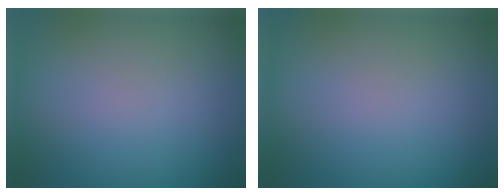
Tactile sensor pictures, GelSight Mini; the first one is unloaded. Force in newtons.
{"total": 0.0}